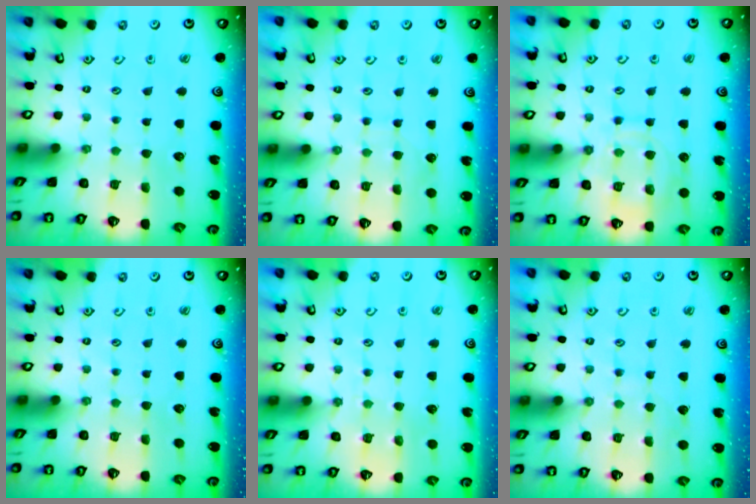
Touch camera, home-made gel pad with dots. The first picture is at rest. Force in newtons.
{"total": 3.8, "press": 3.7, "slide": 0.4}
{"total": 12.6, "press": 12.5, "slide": 1.1}
{"total": 0.0}
{"total": 5.9, "press": 5.8, "slide": 0.8}
{"total": 5.1, "press": 5.0, "slide": 0.6}